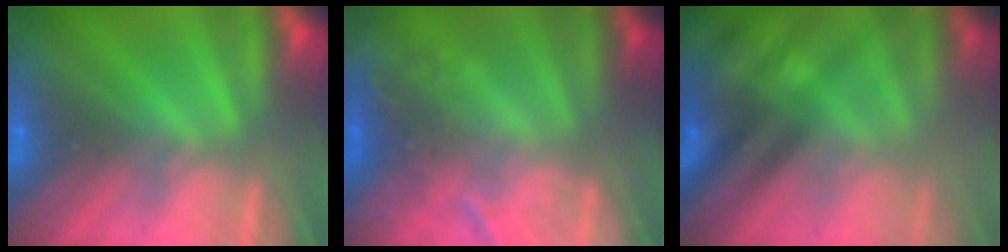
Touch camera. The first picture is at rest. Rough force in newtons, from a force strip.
{"total": 2.2}
{"total": 3.3}